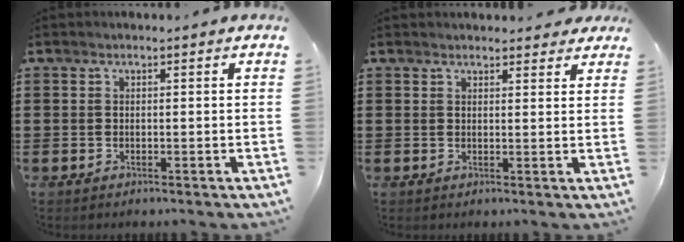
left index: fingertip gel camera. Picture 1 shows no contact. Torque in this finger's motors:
{"motor_torque": [2.14, 0.00, 0.36, 0.01]}